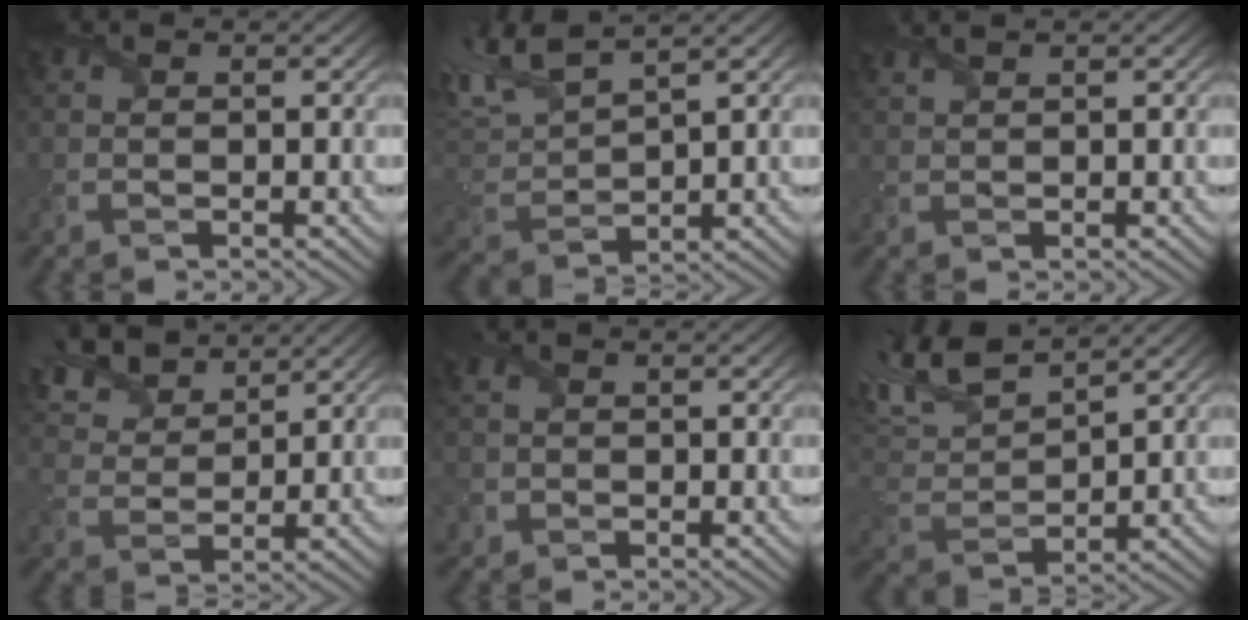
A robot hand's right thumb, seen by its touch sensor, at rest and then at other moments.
{"total": 9.5, "force": [6.5, 2.9, 6.3], "torque": [-0.173, 0.028, 0.123]}
{"total": 1.4, "force": [1.3, 0.0, 0.6], "torque": [-0.015, 0.003, 0.028]}
{"total": 10.3, "force": [7.6, 4.4, 5.3], "torque": [-0.159, 0.028, 0.134]}
{"total": 1.8, "force": [-0.1, 1.8, 0.2], "torque": [-0.020, 0.000, -0.006]}
{"total": 11.5, "force": [8.3, 3.9, 6.9], "torque": [-0.190, 0.030, 0.157]}